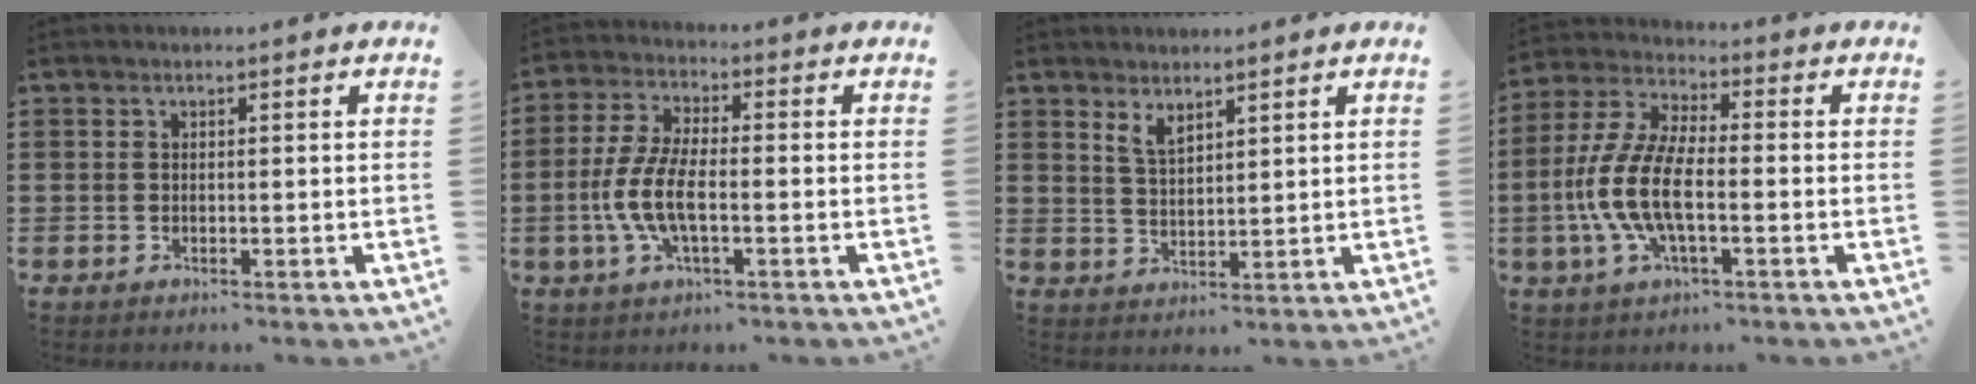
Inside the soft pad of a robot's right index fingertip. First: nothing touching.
{"total": 7.7, "force": [-2.0, 2.9, 6.8], "torque": [-0.164, -0.013, -0.043]}
{"total": 2.9, "force": [2.2, 1.1, 1.5], "torque": [-0.035, 0.003, 0.042]}
{"total": 10.3, "force": [-2.8, 4.0, 9.1], "torque": [-0.222, -0.015, -0.058]}